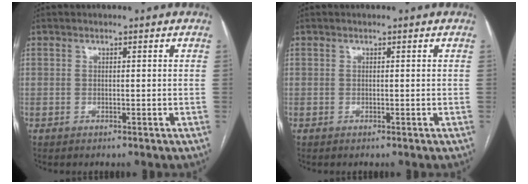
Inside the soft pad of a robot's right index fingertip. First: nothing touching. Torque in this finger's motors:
{"motor_torque": [0.00, 0.00, 0.00, 0.00]}